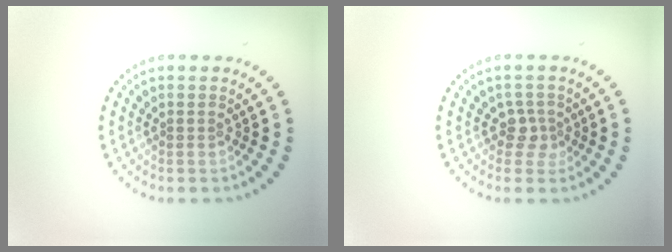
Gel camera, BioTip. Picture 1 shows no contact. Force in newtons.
{"total": 1.8, "press": 1.3, "slide": 1.3}